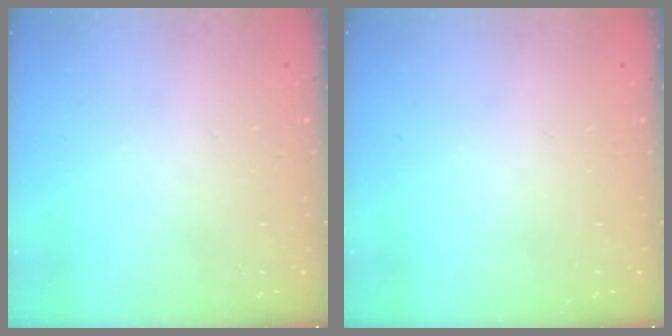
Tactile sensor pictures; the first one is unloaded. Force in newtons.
{"total": 0.0}